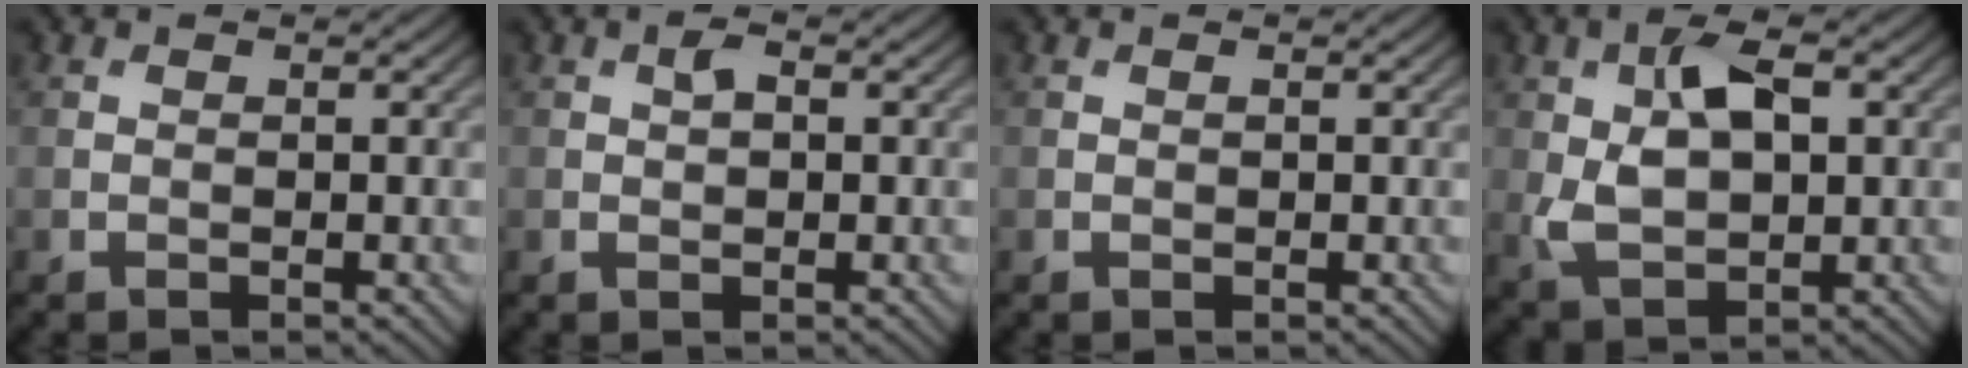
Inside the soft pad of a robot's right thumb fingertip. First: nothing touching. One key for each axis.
{"total": 1.7, "fx": 0.4, "fy": 1.0, "fz": 1.4, "tx": -0.026, "ty": 0.000, "tz": 0.007}
{"total": 0.0}
{"total": 7.9, "fx": 1.4, "fy": 4.5, "fz": 6.4, "tx": -0.132, "ty": 0.003, "tz": 0.024}